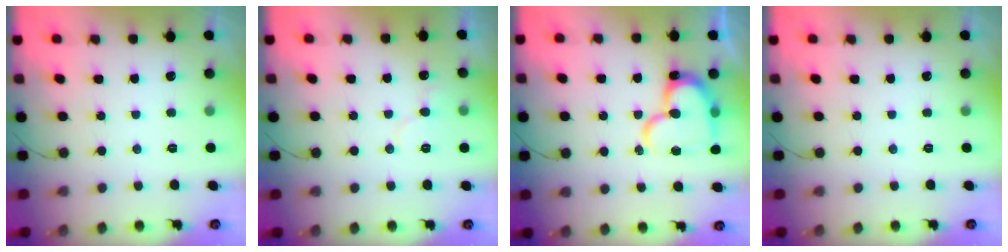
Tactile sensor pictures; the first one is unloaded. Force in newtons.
{"total": 5.3, "press": 5.3, "slide": 0.5}
{"total": 18.2, "press": 18.2, "slide": 1.5}
{"total": 0.0}